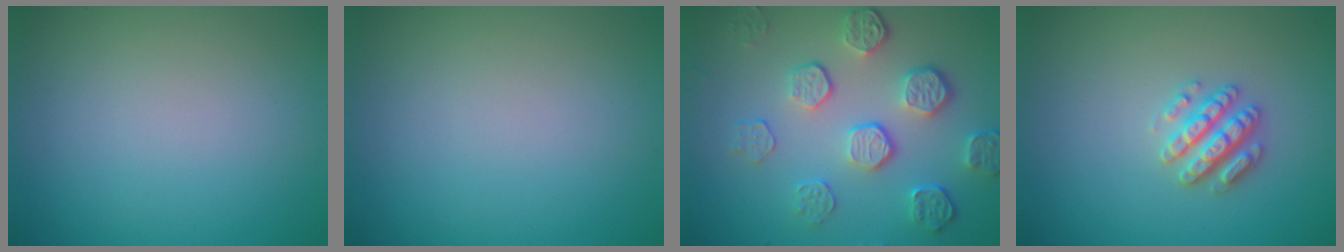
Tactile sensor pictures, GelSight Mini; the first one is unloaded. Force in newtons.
{"total": 0.0}
{"total": 5.3, "press": 3.8, "slide": 3.7}
{"total": 2.8, "press": 2.8, "slide": 0.3}